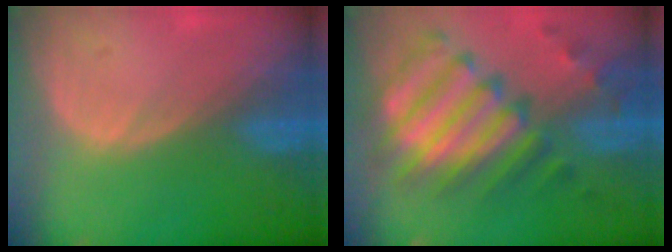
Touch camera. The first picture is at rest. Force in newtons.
{"total": 11.9, "press": 10.3, "slide": 5.9}